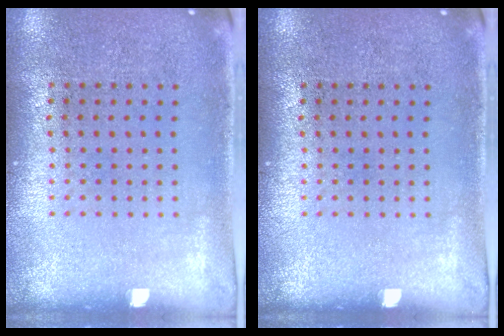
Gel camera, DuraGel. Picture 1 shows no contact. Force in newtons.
{"total": 0.0}